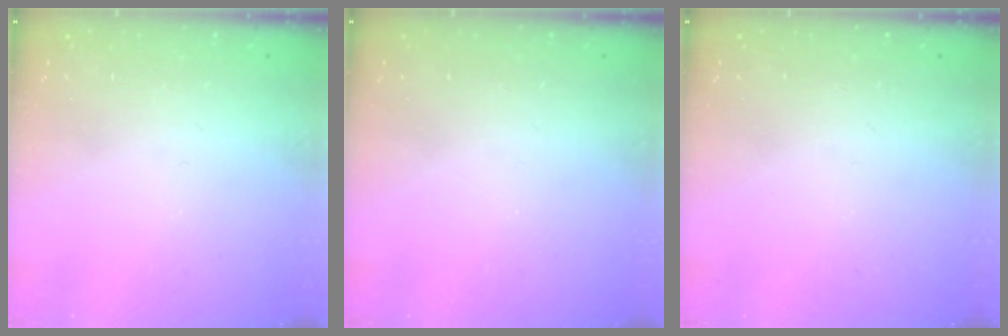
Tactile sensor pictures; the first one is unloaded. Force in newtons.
{"total": 0.0}
{"total": 0.0}